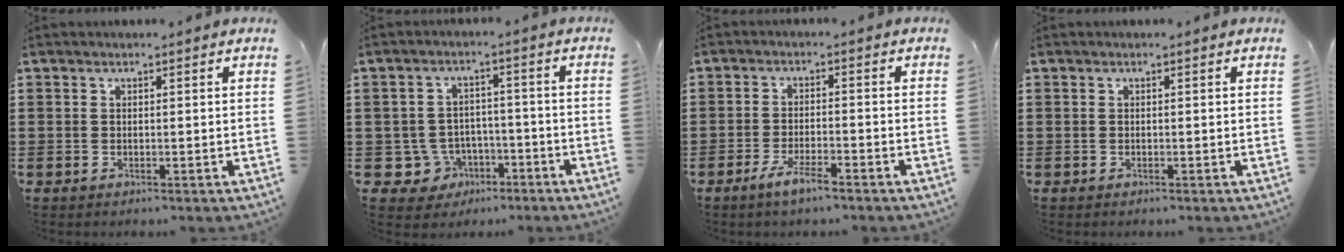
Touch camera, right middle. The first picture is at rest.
{"total": 5.3, "force": [-2.7, 4.4, 1.1], "torque": [-0.039, 0.011, -0.049]}
{"total": 4.1, "force": [-2.9, 0.8, 2.8], "torque": [-0.059, 0.000, -0.055]}
{"total": 0.0}